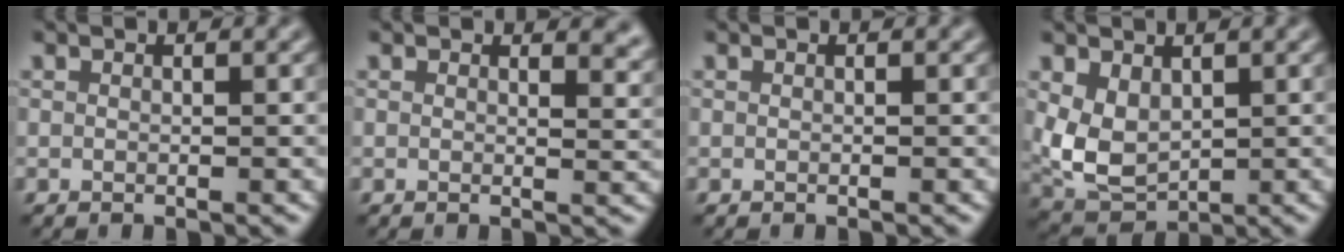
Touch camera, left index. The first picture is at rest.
{"total": 2.7, "force": [2.1, 1.0, 1.3], "torque": [-0.015, 0.000, 0.029]}
{"total": 0.0}
{"total": 4.5, "force": [0.8, 3.2, 3.1], "torque": [-0.082, -0.001, 0.024]}